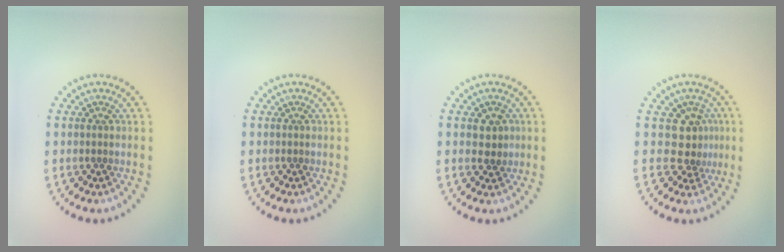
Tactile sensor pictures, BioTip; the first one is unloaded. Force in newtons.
{"total": 0.0}
{"total": 1.9, "press": 1.7, "slide": 0.7}
{"total": 2.8, "press": 2.1, "slide": 1.8}